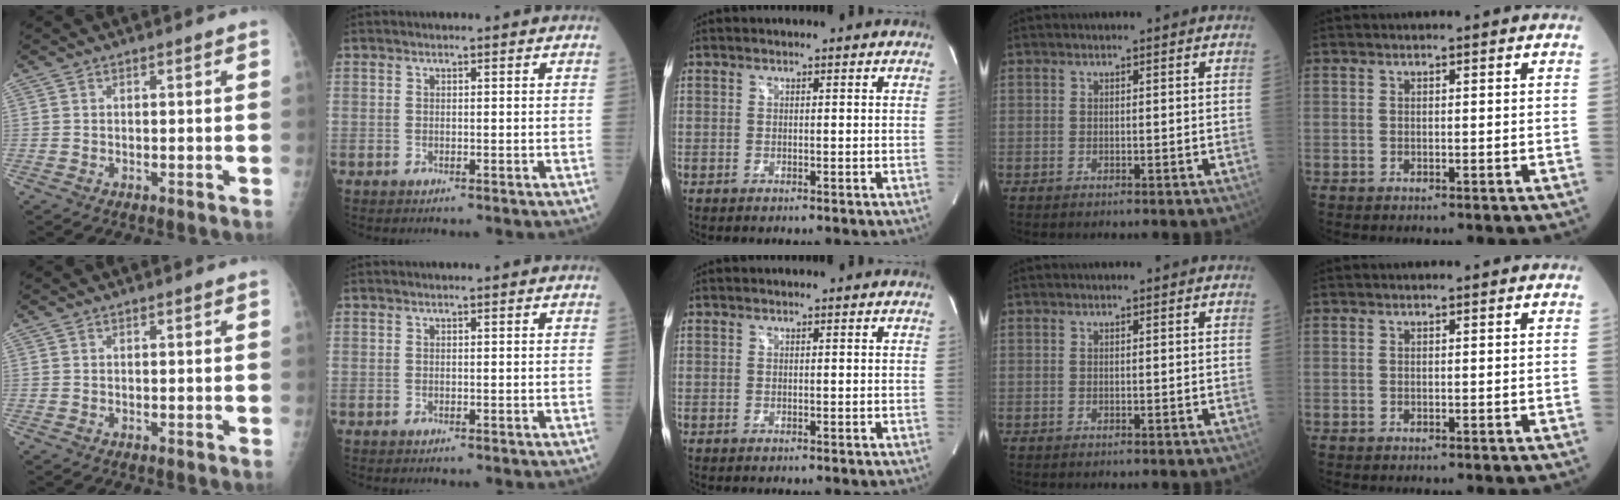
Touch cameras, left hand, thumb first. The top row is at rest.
{}